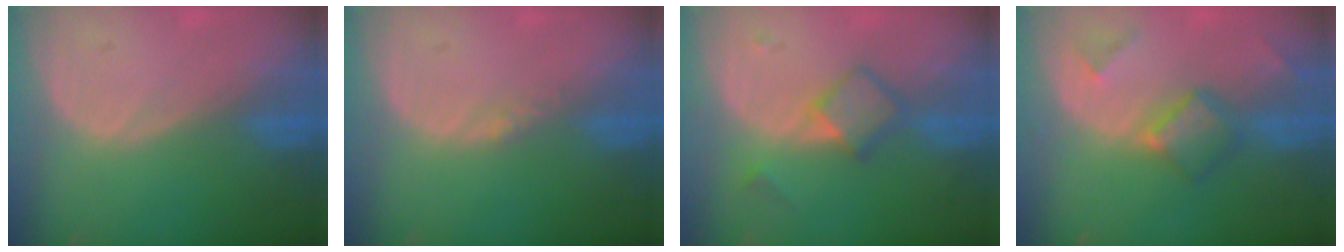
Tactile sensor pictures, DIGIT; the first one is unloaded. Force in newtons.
{"total": 1.0, "press": 0.8, "slide": 0.6}
{"total": 4.7, "press": 4.6, "slide": 0.6}
{"total": 5.5, "press": 5.0, "slide": 2.2}